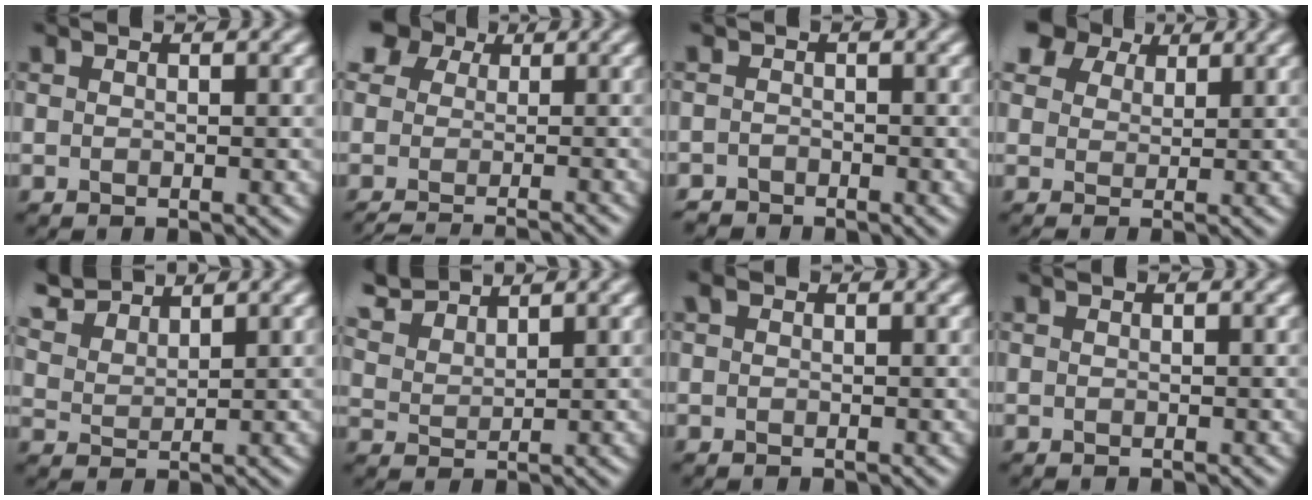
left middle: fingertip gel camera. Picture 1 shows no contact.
{"total": 5.1, "force": [-1.6, 3.8, 3.1], "torque": [-0.025, -0.003, -0.022]}
{"total": 2.0, "force": [-1.8, 1.0, -0.1], "torque": [0.012, 0.008, -0.032]}
{"total": 4.6, "force": [3.3, 2.7, 1.8], "torque": [-0.040, 0.007, 0.047]}
{"total": 5.1, "force": [4.5, 1.6, 1.6], "torque": [-0.050, 0.003, 0.094]}
{"total": 4.5, "force": [4.1, 1.3, 1.4], "torque": [-0.042, 0.005, 0.086]}
{"total": 0.6, "force": [0.3, 0.4, 0.3], "torque": [-0.002, 0.001, 0.002]}
{"total": 0.0}